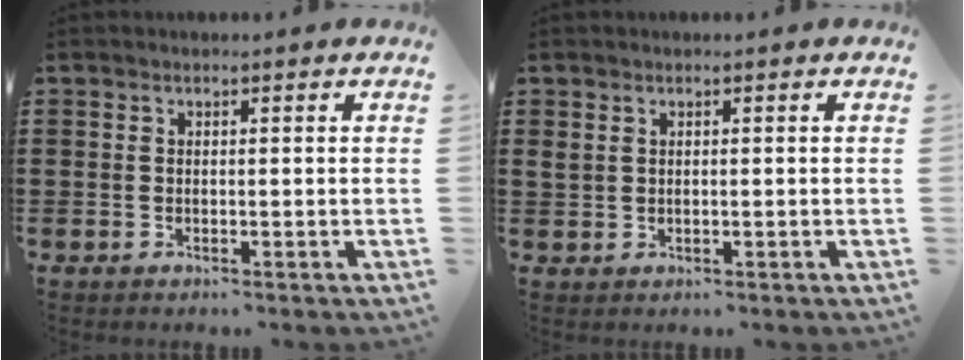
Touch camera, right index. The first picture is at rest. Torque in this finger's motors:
{"motor_torque": [-0.25, 0.33, 0.04, 0.01]}